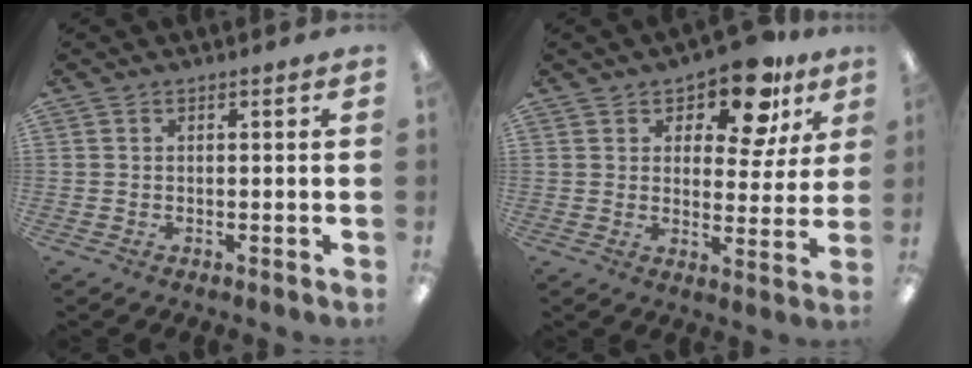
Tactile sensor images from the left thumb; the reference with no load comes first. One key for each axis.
{"total": 12.8, "fx": 8.7, "fy": 5.7, "fz": 7.6, "tx": -0.109, "ty": -0.043, "tz": 0.149}